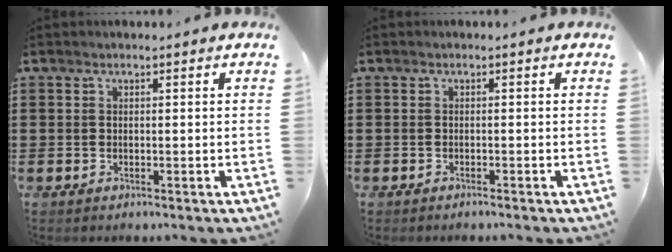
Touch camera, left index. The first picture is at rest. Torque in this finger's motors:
{"motor_torque": [-0.15, -0.06, -0.01, -0.01]}